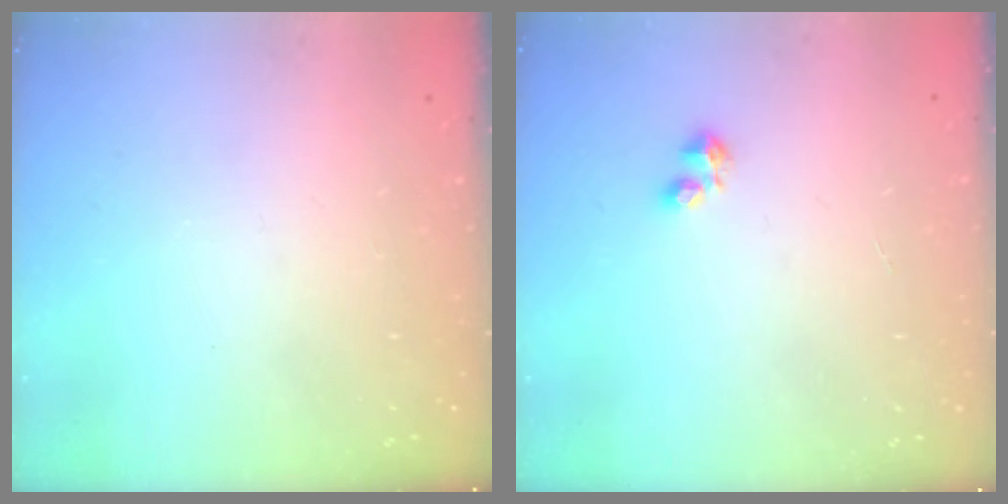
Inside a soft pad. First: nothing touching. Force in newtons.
{"total": 2.4, "press": 2.3, "slide": 0.6}